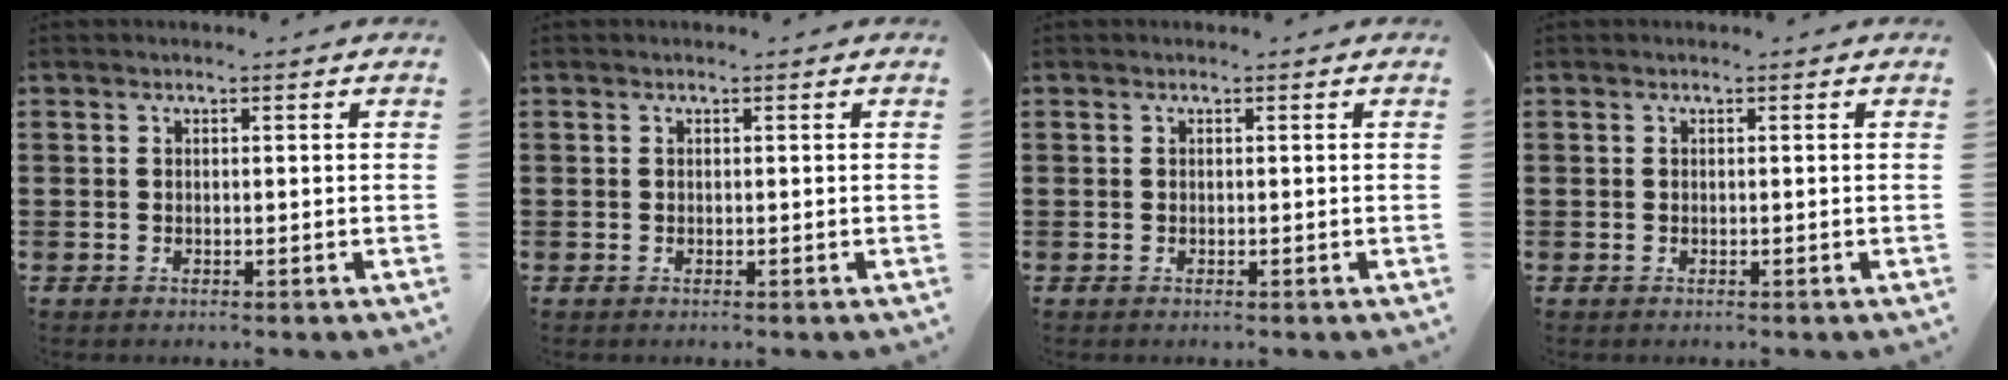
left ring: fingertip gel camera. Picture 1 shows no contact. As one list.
[{"total": 0.0}, {"total": 0.0}, {"total": 0.0}]